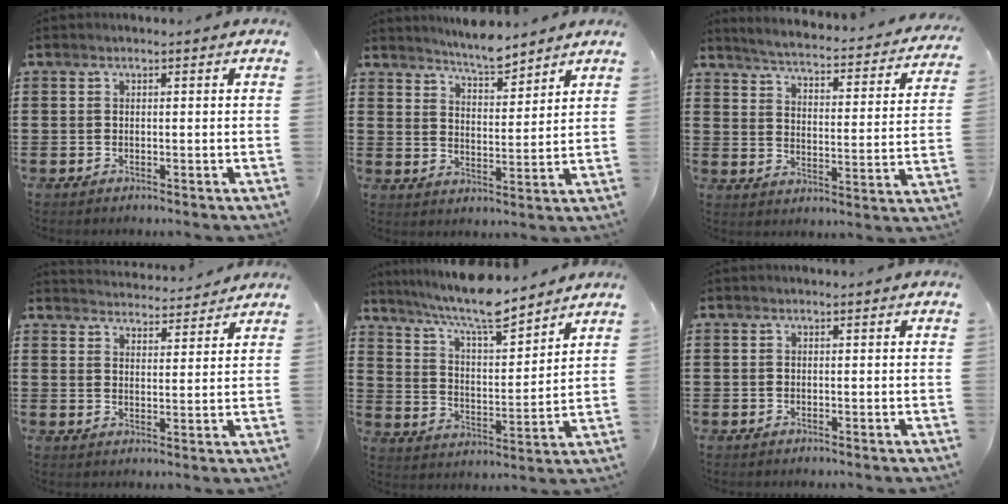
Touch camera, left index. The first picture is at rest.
{"total": 4.9, "force": [4.8, 0.3, 1.0], "torque": [-0.036, -0.022, 0.088]}
{"total": 3.0, "force": [2.9, -0.3, 0.9], "torque": [-0.039, -0.032, 0.038]}
{"total": 3.7, "force": [3.7, 0.1, 0.0], "torque": [-0.014, -0.021, 0.066]}
{"total": 8.9, "force": [7.8, 1.0, 4.1], "torque": [-0.099, -0.041, 0.135]}
{"total": 0.0}